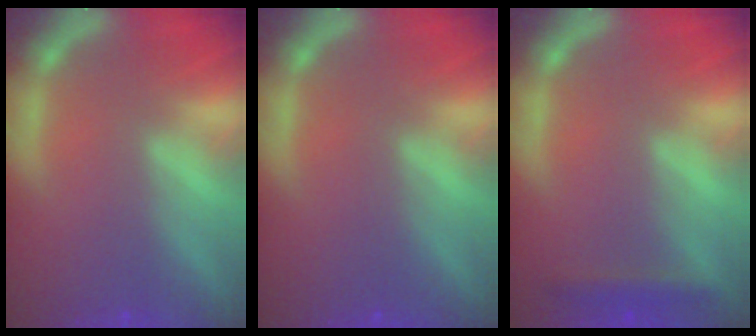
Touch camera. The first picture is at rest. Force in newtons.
{"total": 0.0}
{"total": 1.9}